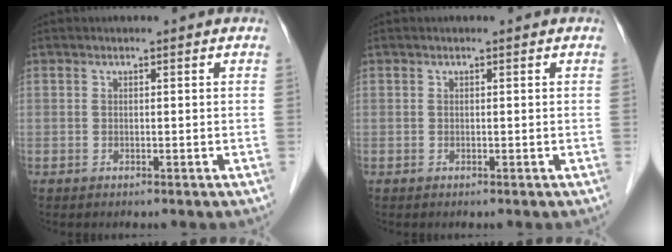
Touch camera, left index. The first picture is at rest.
{"total": 0.0}